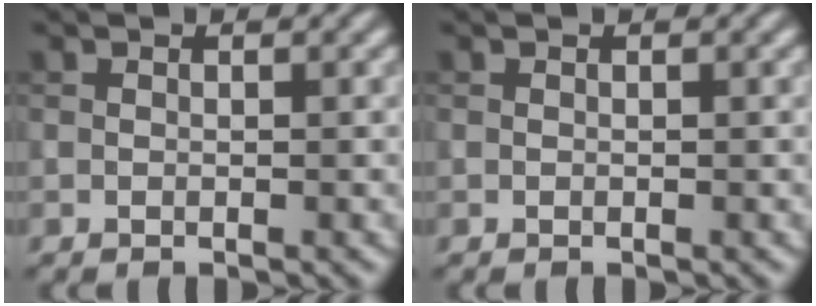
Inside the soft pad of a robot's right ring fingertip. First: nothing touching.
{"total": 0.0}